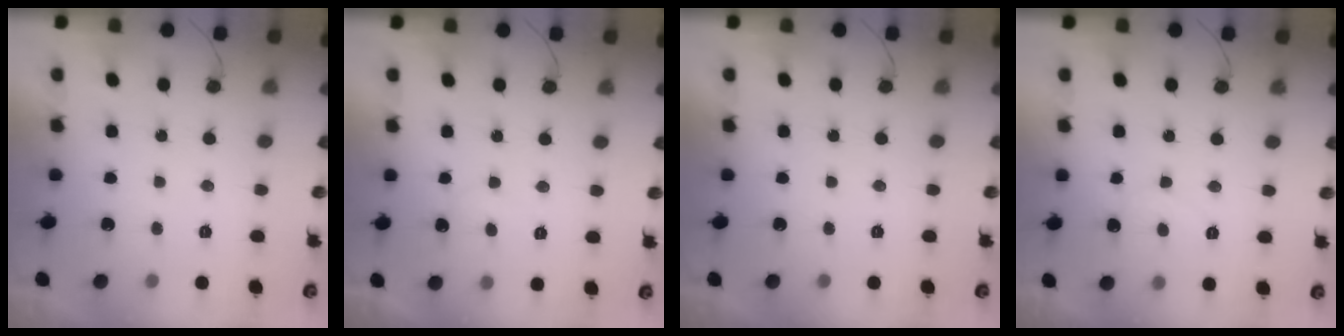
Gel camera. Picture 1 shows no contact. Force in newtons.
{"total": 5.2, "press": 5.2, "slide": 0.4}
{"total": 0.0}
{"total": 5.7, "press": 5.7, "slide": 0.8}